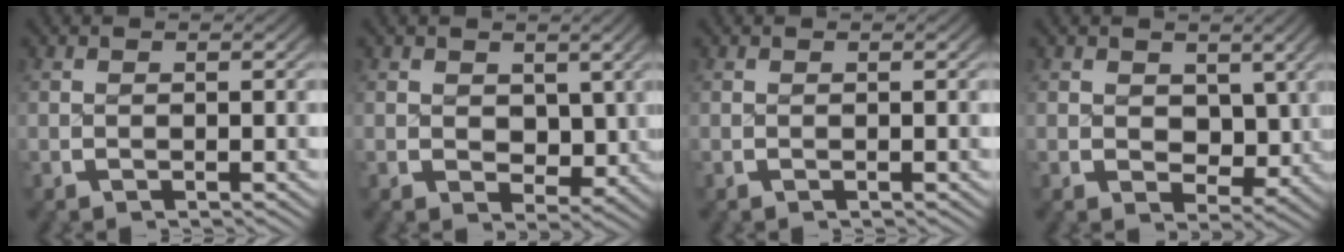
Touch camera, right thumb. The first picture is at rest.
{"total": 3.3, "force": [1.0, 2.4, 2.0], "torque": [-0.035, -0.025, 0.030]}
{"total": 0.0}
{"total": 4.3, "force": [1.2, 3.2, 2.6], "torque": [-0.046, -0.029, 0.034]}